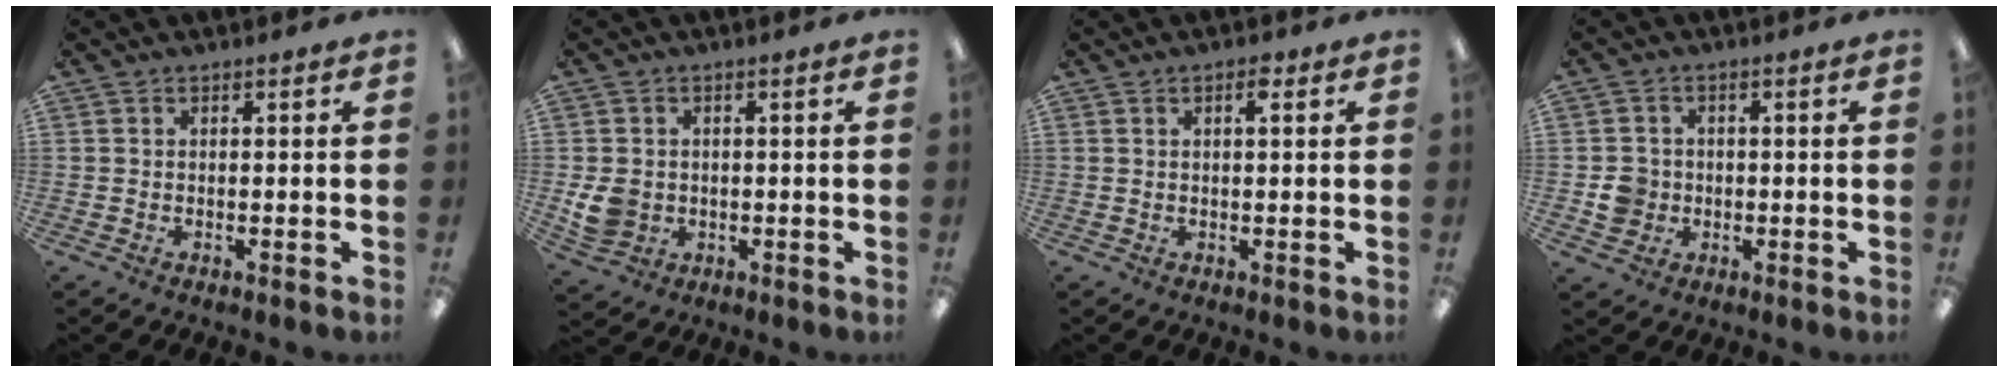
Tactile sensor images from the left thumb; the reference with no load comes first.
{"total": 5.8, "force": [-0.1, 5.2, 2.6], "torque": [-0.048, 0.003, 0.002]}
{"total": 2.5, "force": [1.3, 0.8, 1.9], "torque": [-0.027, -0.001, 0.018]}
{"total": 4.8, "force": [-0.7, 4.6, 1.2], "torque": [-0.016, 0.008, -0.010]}